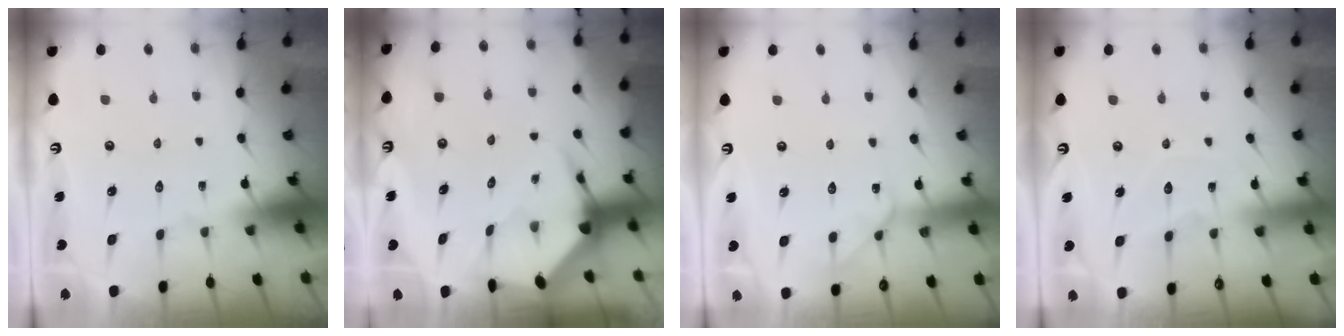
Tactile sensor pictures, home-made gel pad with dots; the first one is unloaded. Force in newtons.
{"total": 4.3, "press": 4.3, "slide": 0.5}
{"total": 5.0, "press": 5.0, "slide": 0.6}
{"total": 5.7, "press": 5.7, "slide": 0.6}